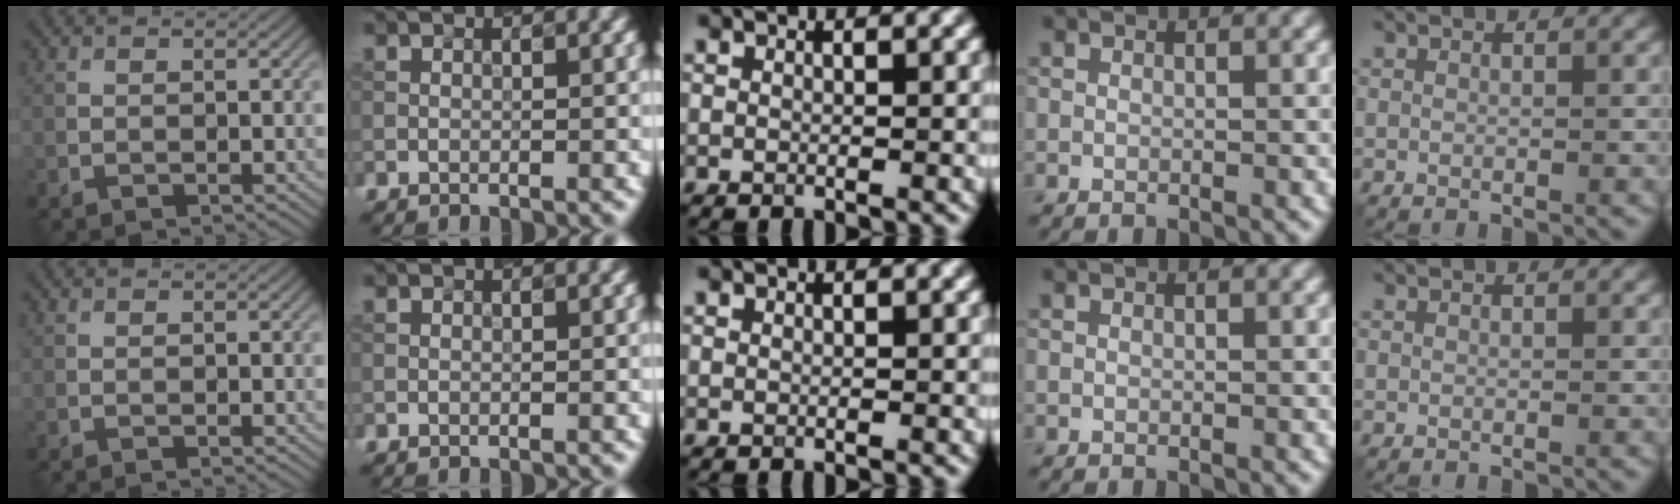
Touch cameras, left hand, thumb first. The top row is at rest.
{}